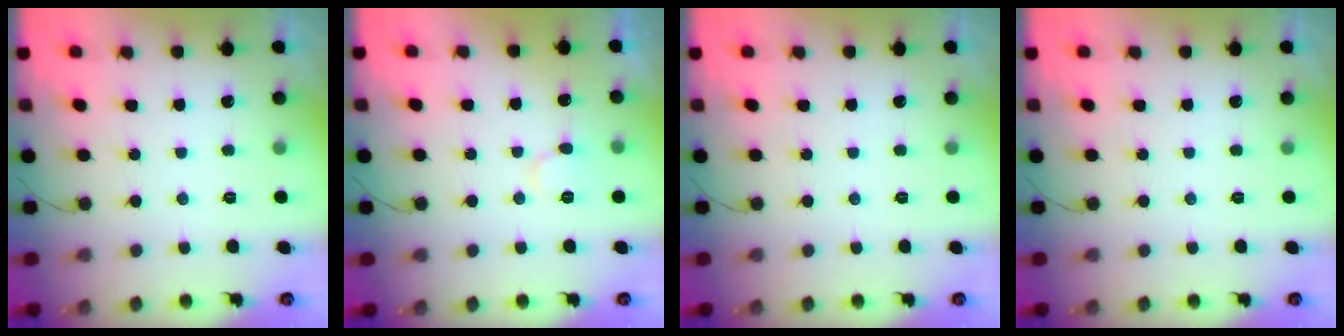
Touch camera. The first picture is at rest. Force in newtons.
{"total": 7.1, "press": 7.1, "slide": 0.6}
{"total": 0.0}
{"total": 0.0}